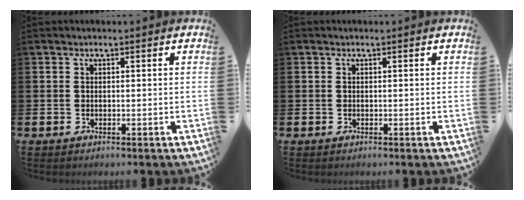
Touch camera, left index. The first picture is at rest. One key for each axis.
{"total": 0.0}